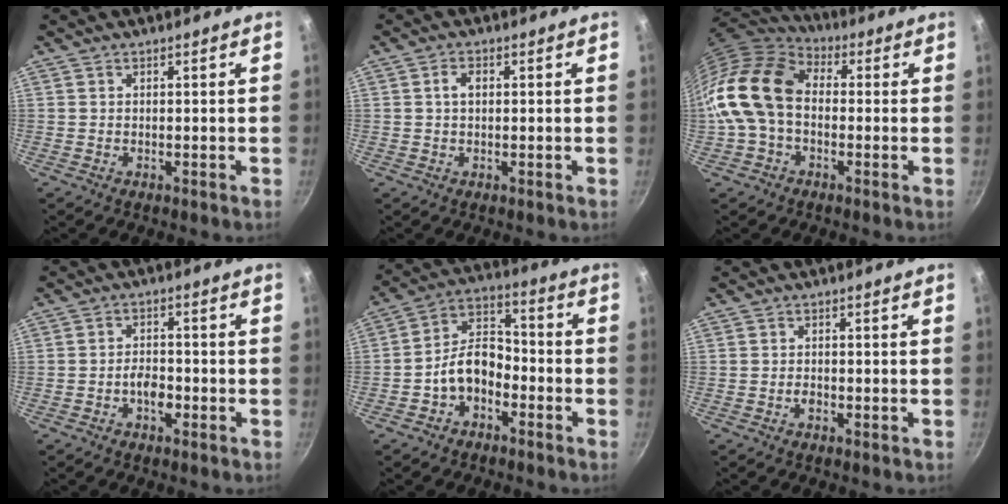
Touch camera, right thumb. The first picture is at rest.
{"total": 2.5, "force": [0.4, 1.6, 1.8], "torque": [-0.026, 0.006, 0.005]}
{"total": 17.4, "force": [-0.8, 12.3, 12.2], "torque": [-0.224, 0.041, -0.033]}
{"total": 6.2, "force": [-2.4, 3.6, 4.4], "torque": [-0.054, 0.027, -0.042]}
{"total": 9.8, "force": [-3.7, 6.7, 6.1], "torque": [-0.080, 0.056, -0.077]}
{"total": 1.5, "force": [-0.6, 0.9, 1.1], "torque": [-0.023, 0.004, -0.014]}